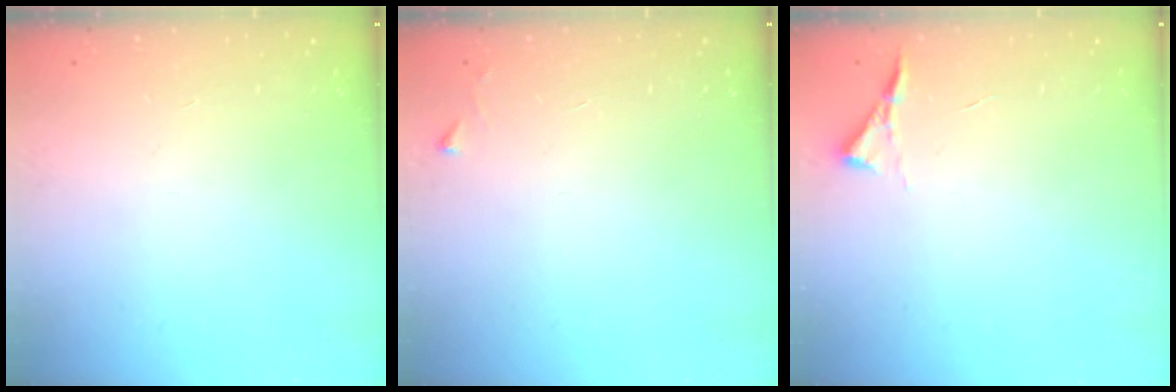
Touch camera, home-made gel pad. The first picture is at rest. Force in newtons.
{"total": 2.3, "press": 2.3, "slide": 0.4}
{"total": 3.6, "press": 3.6, "slide": 0.5}